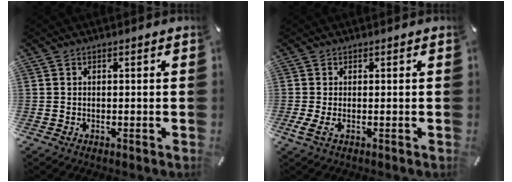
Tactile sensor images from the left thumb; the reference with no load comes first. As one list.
[{"total": 2.0, "force": [-0.2, 0.5, 2.0], "torque": [-0.050, -0.010, -0.005]}]